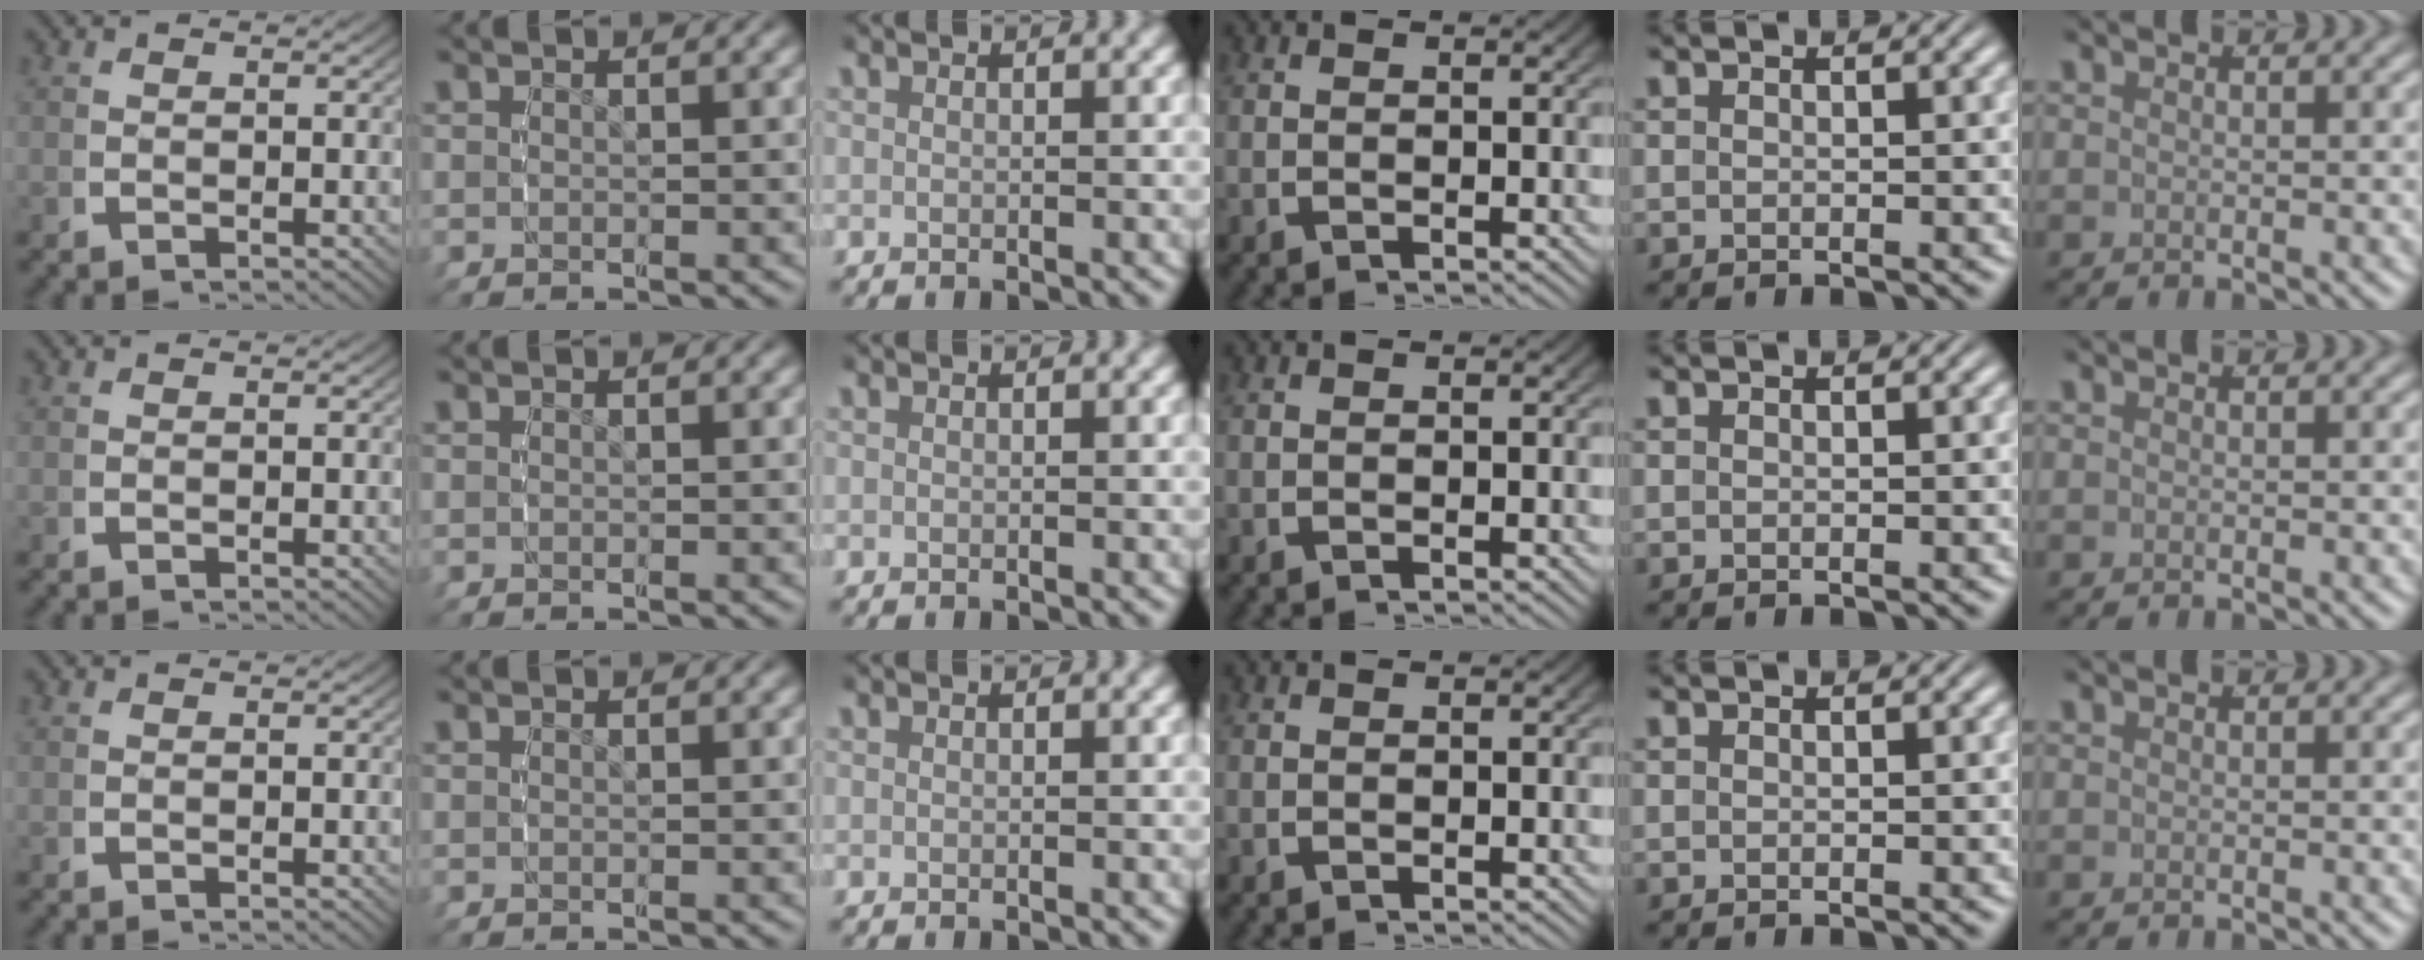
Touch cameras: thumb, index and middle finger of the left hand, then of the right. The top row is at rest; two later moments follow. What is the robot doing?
{"motion": "reach", "object": "jacket"}